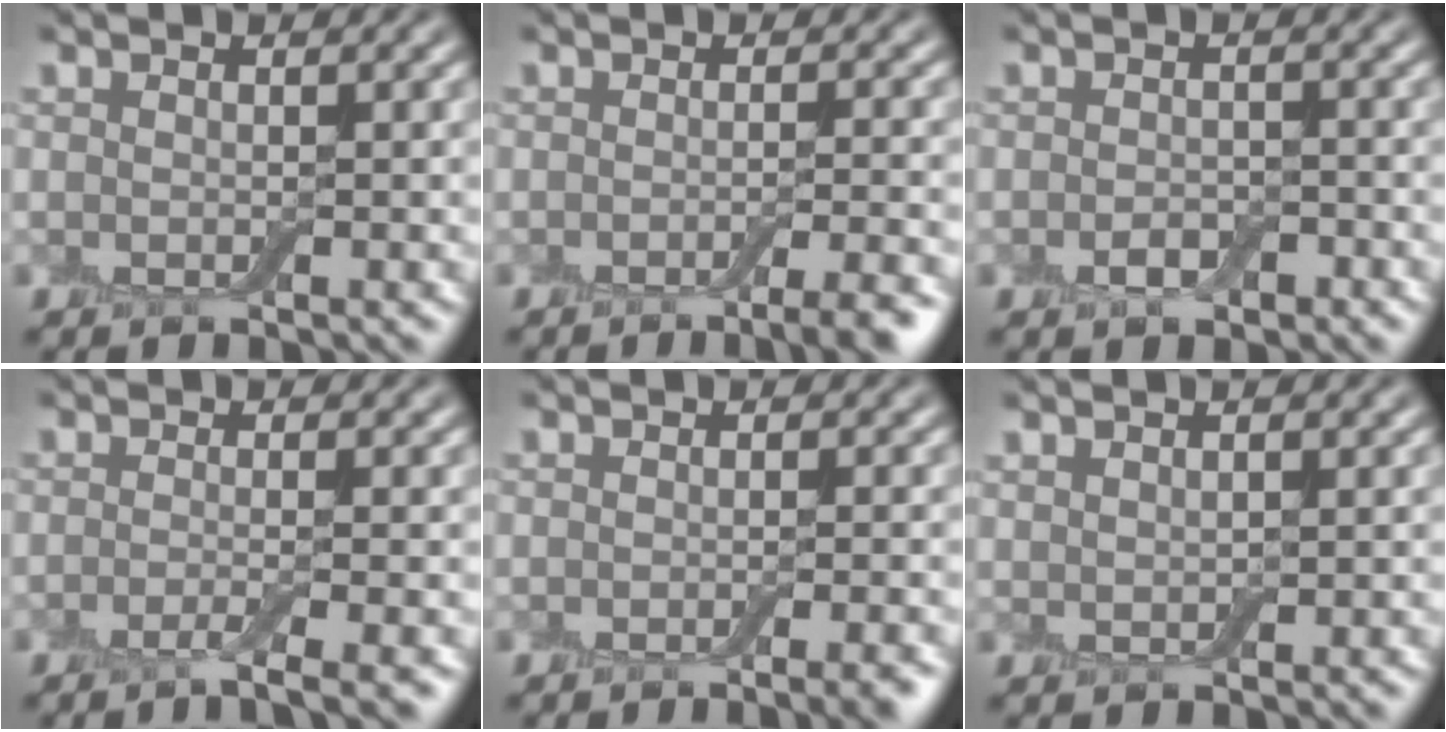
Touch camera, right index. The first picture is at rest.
{"total": 4.1, "force": [-2.6, 0.8, 3.0], "torque": [-0.032, 0.000, -0.040]}
{"total": 1.9, "force": [-0.8, 1.2, 1.2], "torque": [-0.020, 0.000, -0.017]}
{"total": 2.9, "force": [-1.4, 0.6, 2.5], "torque": [-0.030, -0.004, -0.035]}
{"total": 2.7, "force": [-1.7, 0.5, 2.0], "torque": [-0.016, 0.001, -0.024]}
{"total": 0.9, "force": [0.7, 0.3, 0.5], "torque": [-0.014, 0.002, 0.014]}